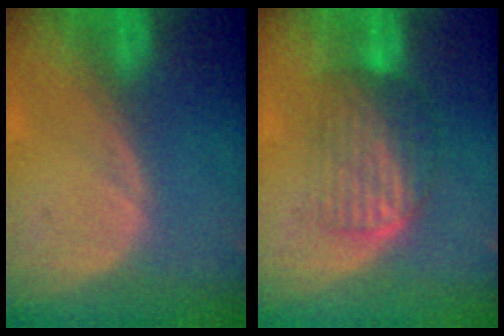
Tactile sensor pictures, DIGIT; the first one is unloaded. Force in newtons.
{"total": 6.2, "press": 6.1, "slide": 1.4}